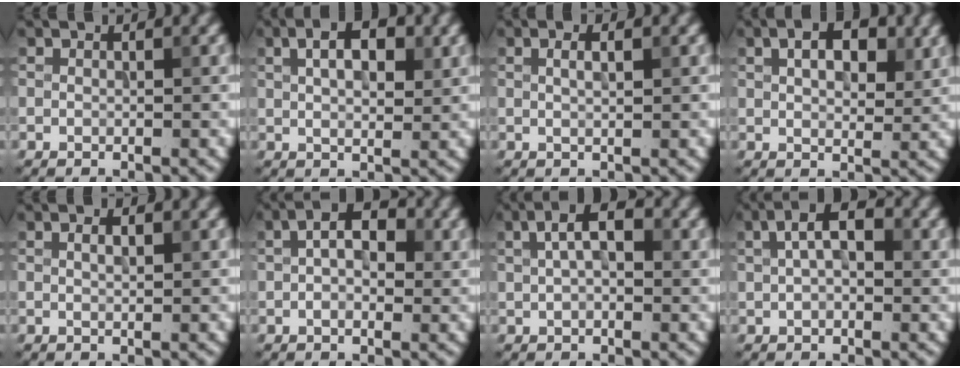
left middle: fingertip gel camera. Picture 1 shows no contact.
{"total": 4.8, "force": [1.6, 2.2, 4.0], "torque": [-0.061, 0.005, 0.023]}
{"total": 1.9, "force": [0.7, 0.6, 1.7], "torque": [-0.015, -0.006, 0.004]}
{"total": 4.4, "force": [1.6, 2.3, 3.4], "torque": [-0.050, 0.002, 0.027]}
{"total": 1.3, "force": [0.5, 0.3, 1.1], "torque": [-0.013, -0.006, 0.009]}
{"total": 4.7, "force": [0.8, 2.5, 3.9], "torque": [-0.052, 0.004, -0.001]}
{"total": 4.4, "force": [1.2, 2.3, 3.6], "torque": [-0.059, 0.010, 0.017]}
{"total": 4.9, "force": [1.3, 2.6, 4.0], "torque": [-0.064, 0.012, 0.013]}